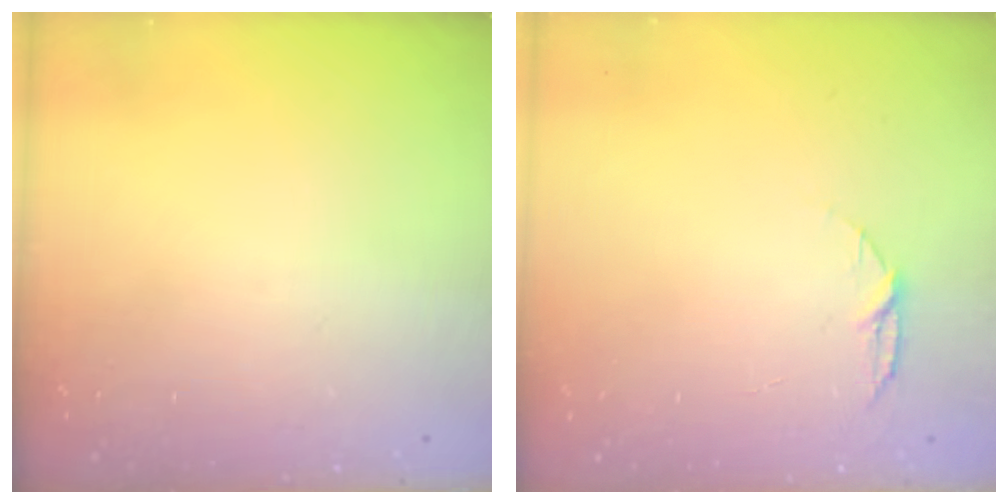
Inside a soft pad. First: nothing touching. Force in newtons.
{"total": 4.8, "press": 4.8, "slide": 0.6}